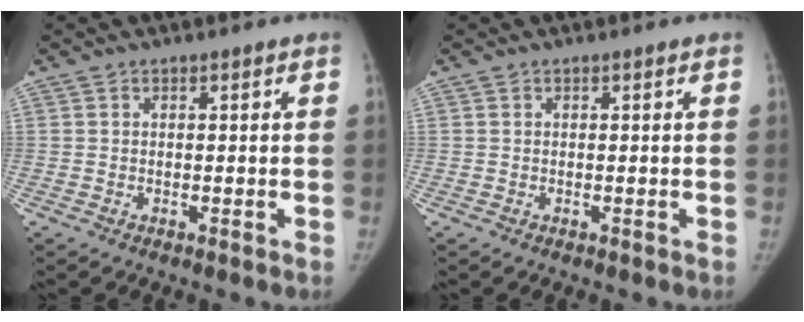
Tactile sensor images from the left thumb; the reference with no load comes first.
{"total": 0.0}